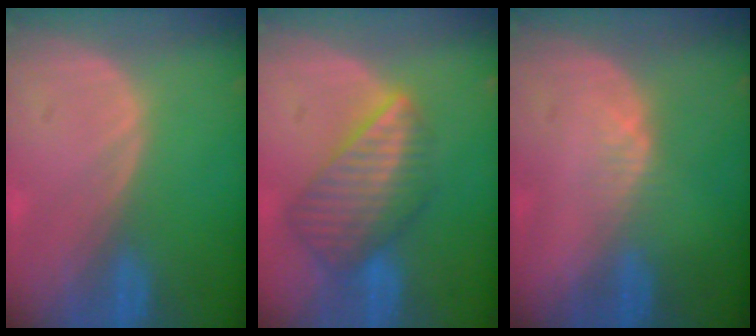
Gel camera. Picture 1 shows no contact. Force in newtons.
{"total": 8.5, "press": 7.5, "slide": 3.9}
{"total": 1.7, "press": 1.5, "slide": 0.8}